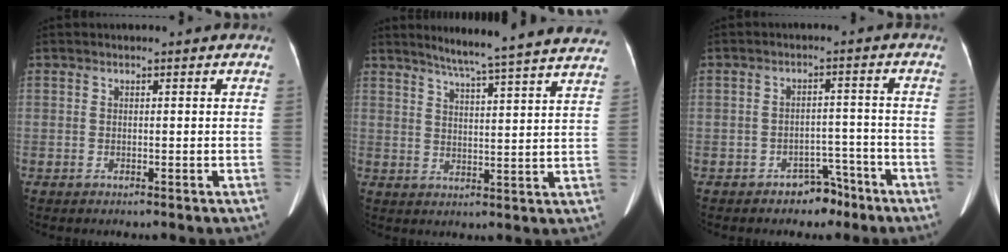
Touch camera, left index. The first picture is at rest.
{"total": 20.0, "force": [18.0, -0.9, 8.6], "torque": [-0.130, -0.032, 0.222]}
{"total": 4.5, "force": [-3.4, 2.6, 1.3], "torque": [-0.017, 0.017, -0.043]}